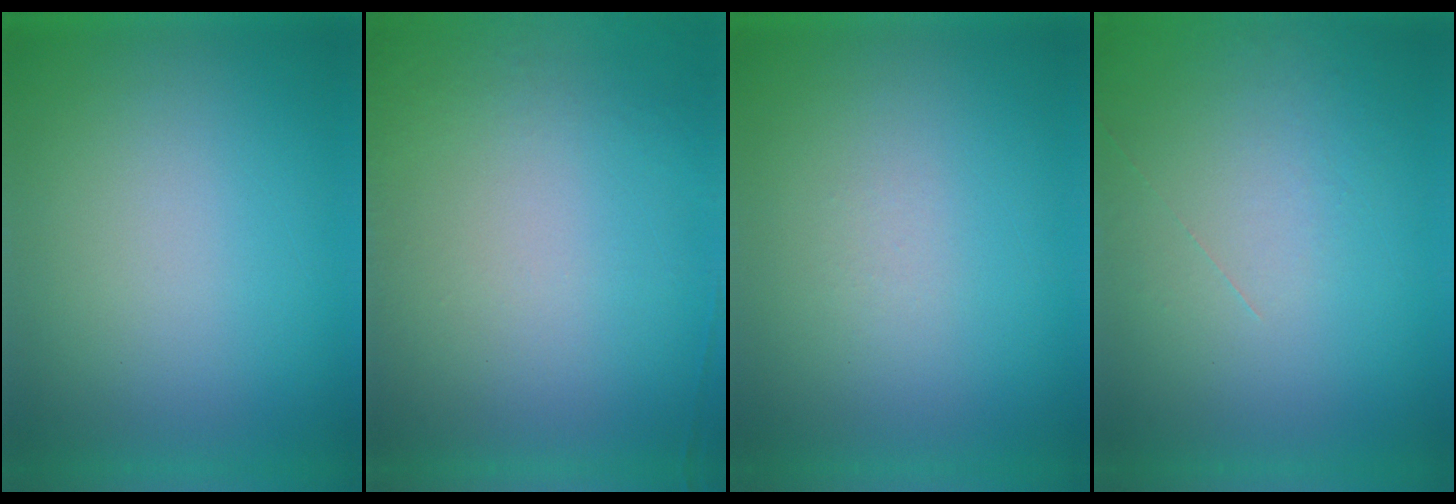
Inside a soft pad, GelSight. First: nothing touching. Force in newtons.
{"total": 6.1}
{"total": 1.4}
{"total": 1.1}